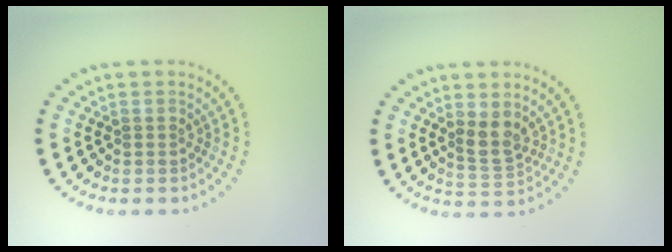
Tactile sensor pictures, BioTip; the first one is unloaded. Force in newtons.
{"total": 2.3, "press": 1.9, "slide": 1.2}